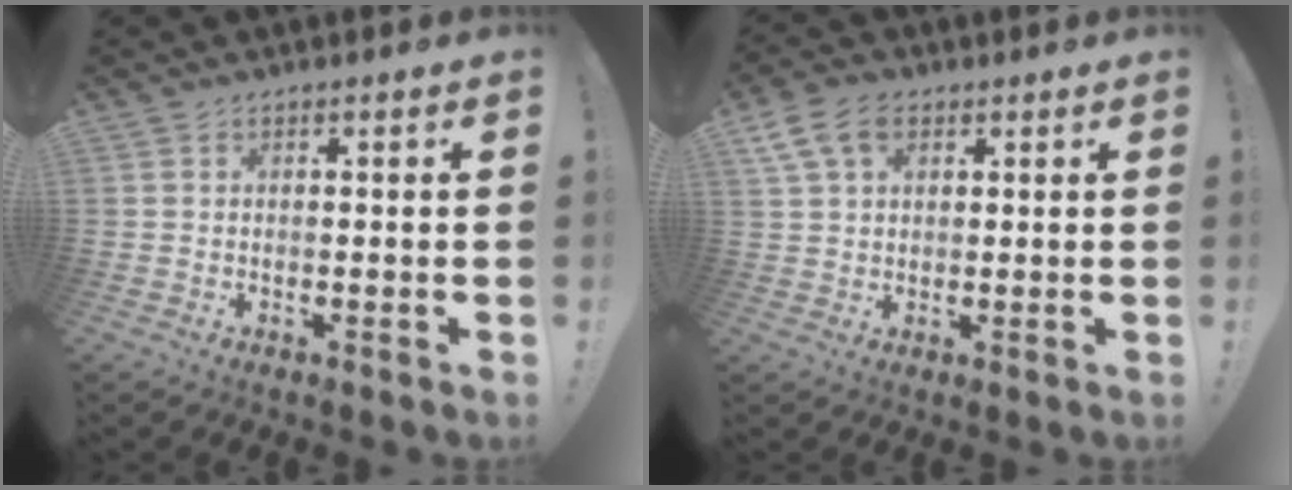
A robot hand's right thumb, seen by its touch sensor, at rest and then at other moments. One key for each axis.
{"total": 9.3, "fx": 4.2, "fy": 6.1, "fz": 5.6, "tx": -0.106, "ty": -0.002, "tz": 0.082}